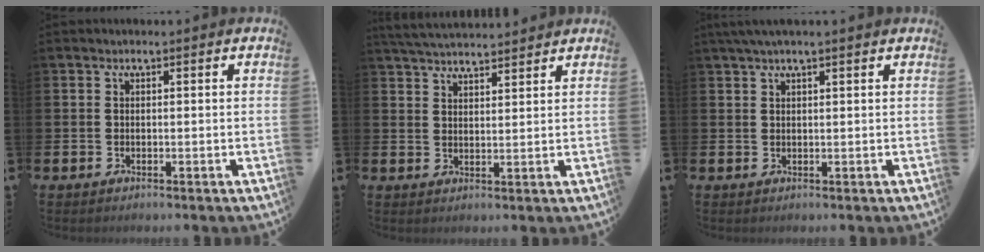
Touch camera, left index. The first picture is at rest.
{"total": 4.3, "force": [4.3, 0.4, 0.5], "torque": [-0.026, -0.017, 0.080]}
{"total": 1.9, "force": [1.3, 0.0, 1.4], "torque": [-0.035, 0.007, 0.024]}